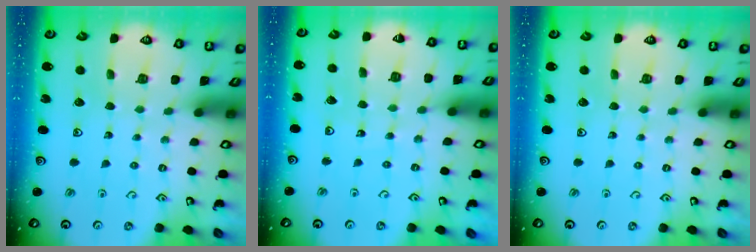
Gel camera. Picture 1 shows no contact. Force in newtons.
{"total": 2.7, "press": 2.7, "slide": 0.3}
{"total": 0.0}